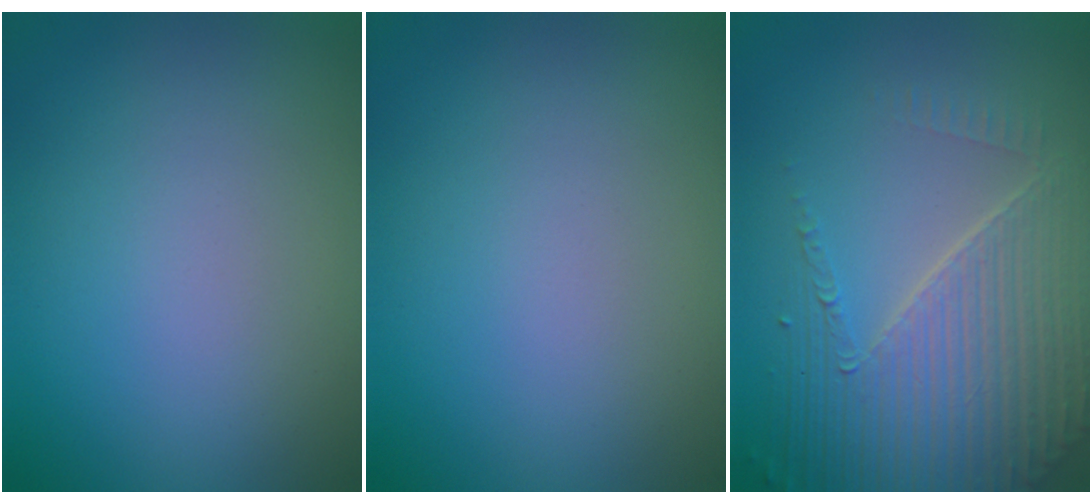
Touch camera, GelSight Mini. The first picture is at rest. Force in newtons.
{"total": 0.0}
{"total": 7.2, "press": 5.2, "slide": 5.1}